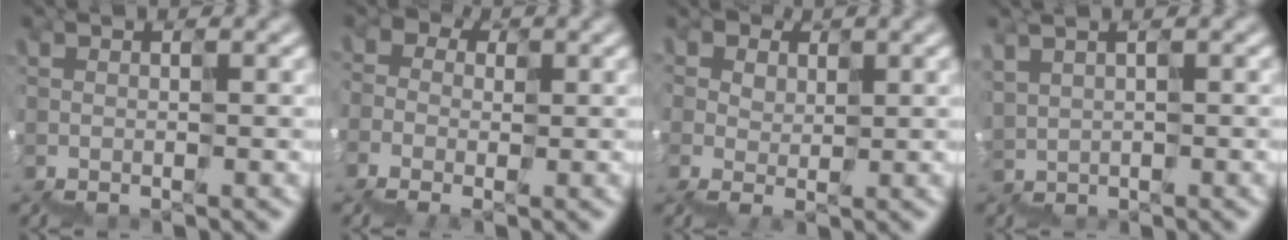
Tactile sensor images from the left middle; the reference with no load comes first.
{"total": 2.4, "force": [-1.1, 2.1, 0.5], "torque": [-0.036, 0.006, -0.021]}
{"total": 2.1, "force": [0.9, 1.9, 0.1], "torque": [-0.020, 0.010, 0.017]}
{"total": 0.9, "force": [0.9, 0.2, -0.2], "torque": [-0.022, 0.013, 0.031]}